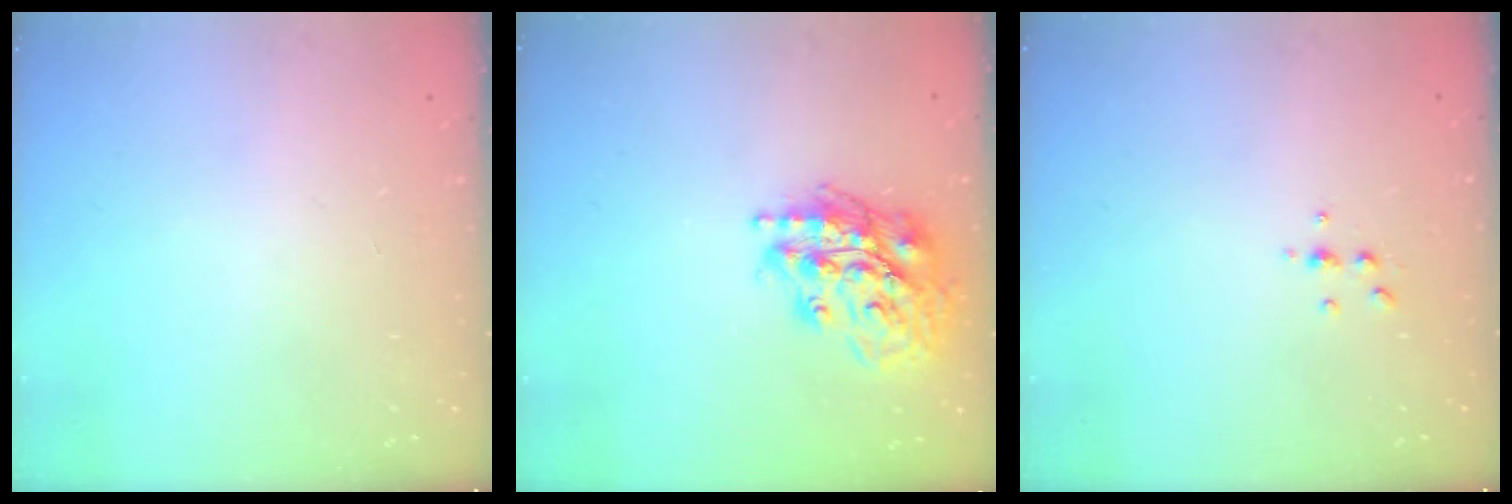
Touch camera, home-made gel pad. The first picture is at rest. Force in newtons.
{"total": 18.3, "press": 18.1, "slide": 2.6}
{"total": 3.8, "press": 3.7, "slide": 0.5}